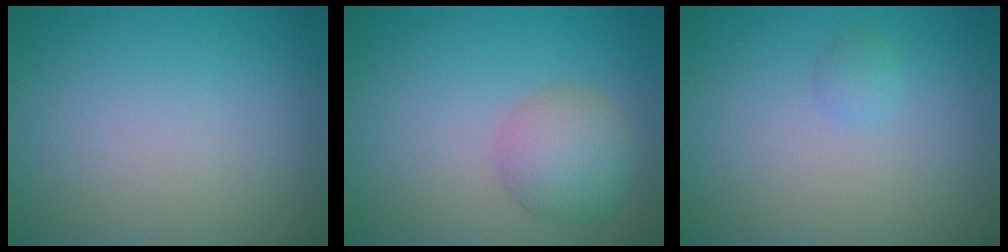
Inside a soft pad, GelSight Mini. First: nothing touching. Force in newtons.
{"total": 3.7, "press": 3.7, "slide": 0.1}
{"total": 0.8, "press": 0.8, "slide": 0.0}